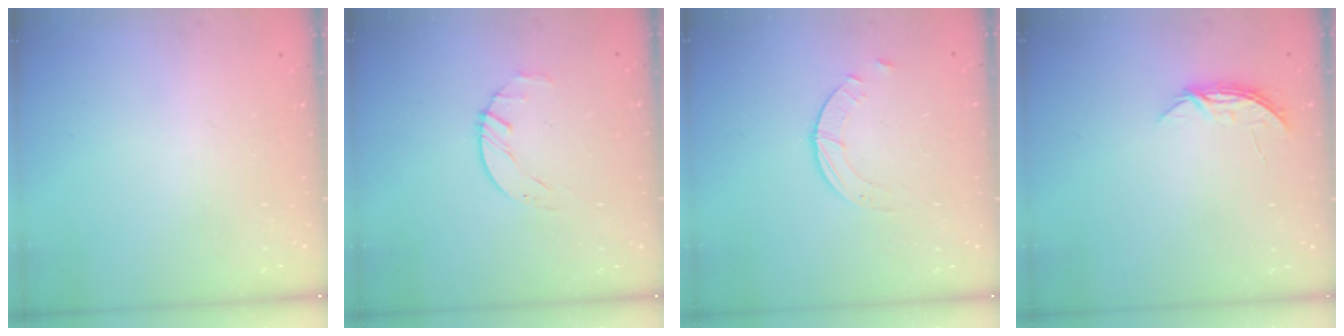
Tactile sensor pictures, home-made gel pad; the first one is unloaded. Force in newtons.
{"total": 1.6, "press": 1.6, "slide": 0.3}
{"total": 2.5, "press": 2.5, "slide": 0.3}
{"total": 4.0, "press": 4.0, "slide": 0.5}